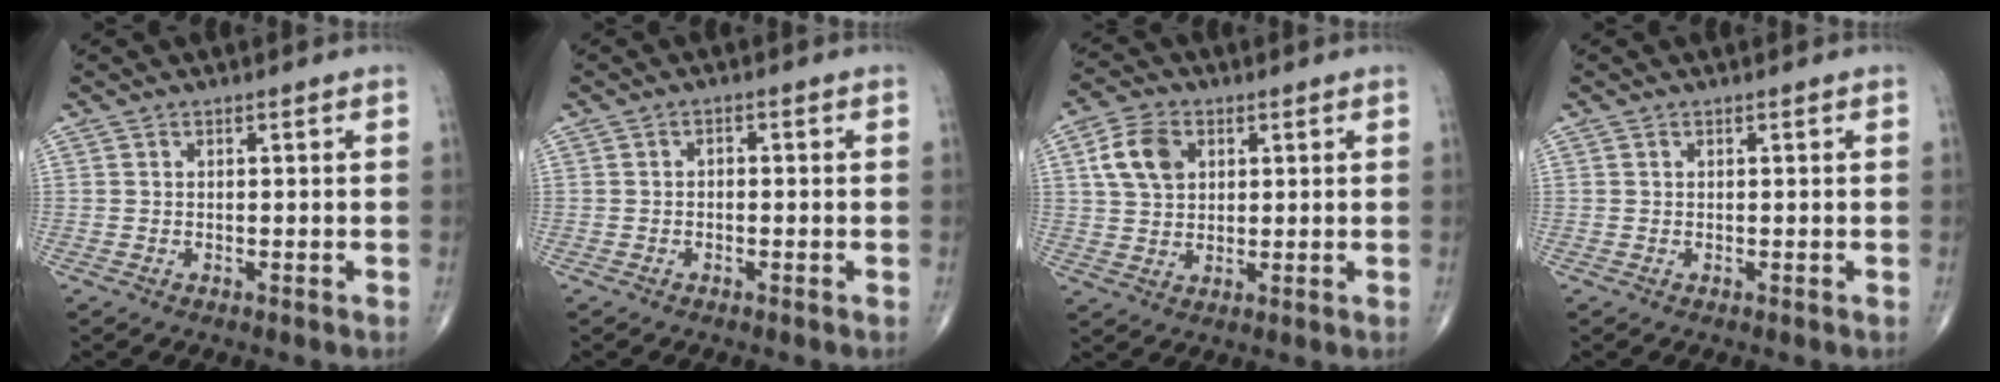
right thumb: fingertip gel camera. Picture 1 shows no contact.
{"total": 1.0, "force": [-0.3, 0.7, 0.6], "torque": [-0.004, 0.006, -0.009]}
{"total": 7.8, "force": [2.5, 5.5, 5.0], "torque": [-0.083, 0.000, 0.045]}
{"total": 0.0}